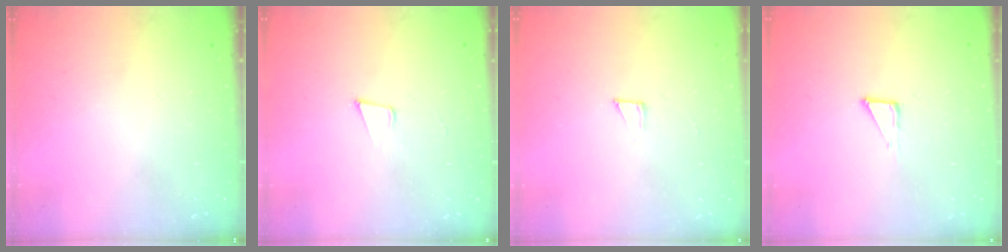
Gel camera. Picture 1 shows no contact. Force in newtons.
{"total": 5.0, "press": 4.2, "slide": 2.8}
{"total": 2.3, "press": 2.3, "slide": 0.2}
{"total": 3.6, "press": 3.6, "slide": 0.2}